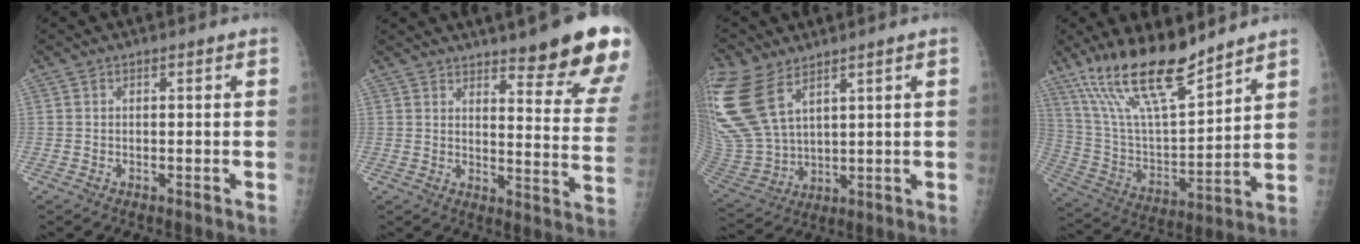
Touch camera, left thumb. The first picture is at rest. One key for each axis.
{"total": 18.6, "fx": 13.5, "fy": 3.3, "fz": 12.4, "tx": -0.132, "ty": -0.082, "tz": 0.168}
{"total": 18.6, "fx": 10.1, "fy": 9.6, "fz": 12.4, "tx": -0.304, "ty": -0.023, "tz": 0.215}
{"total": 18.8, "fx": 14.3, "fy": 4.5, "fz": 11.3, "tx": -0.179, "ty": -0.071, "tz": 0.273}